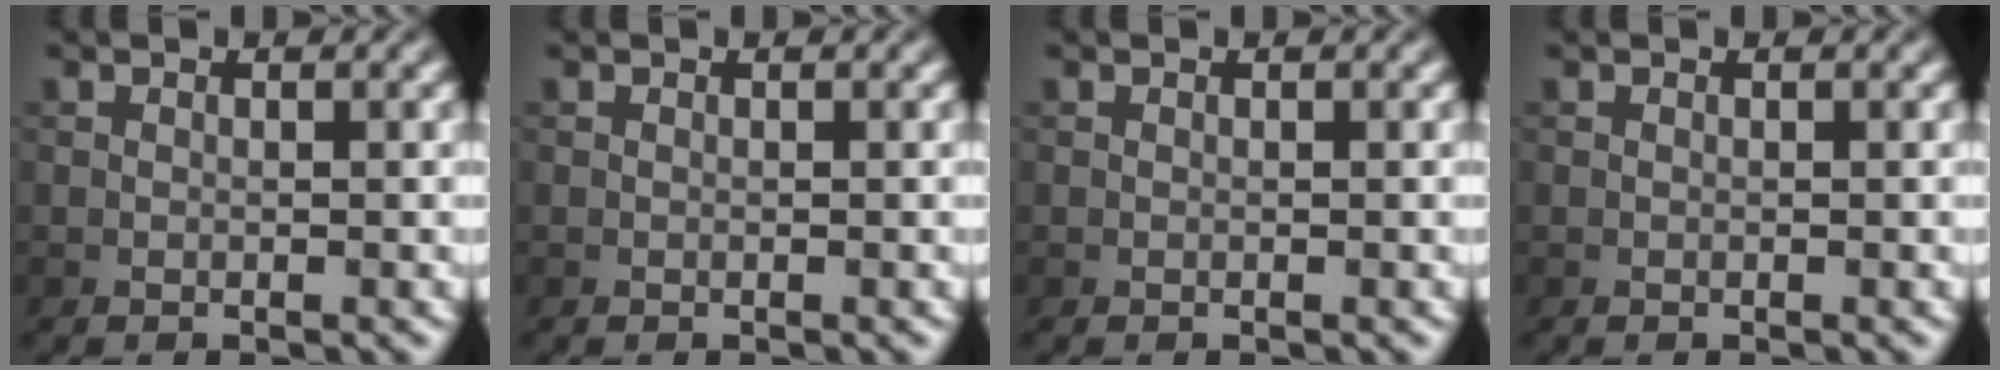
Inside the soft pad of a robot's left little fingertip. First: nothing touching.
{"total": 0.0}
{"total": 0.0}
{"total": 0.0}